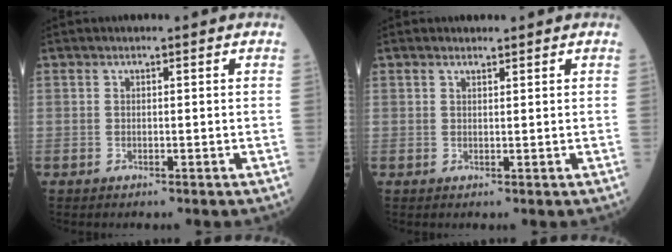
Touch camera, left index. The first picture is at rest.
{"total": 0.9, "force": [0.8, 0.3, 0.2], "torque": [-0.012, 0.004, 0.015]}